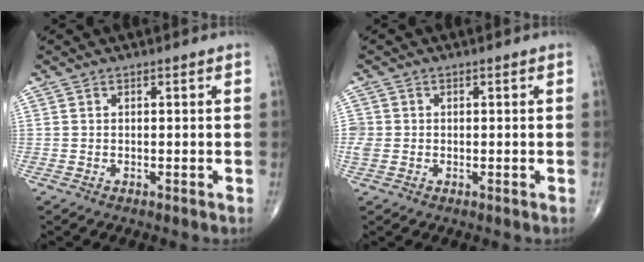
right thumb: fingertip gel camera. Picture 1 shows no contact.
{"total": 2.7, "force": [-0.2, 2.4, 1.1], "torque": [-0.022, 0.006, -0.004]}